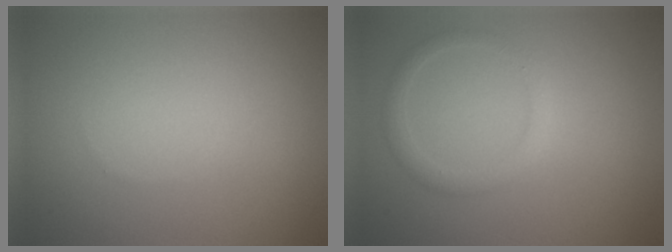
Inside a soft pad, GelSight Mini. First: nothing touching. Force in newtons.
{"total": 1.7, "press": 1.7, "slide": 0.2}